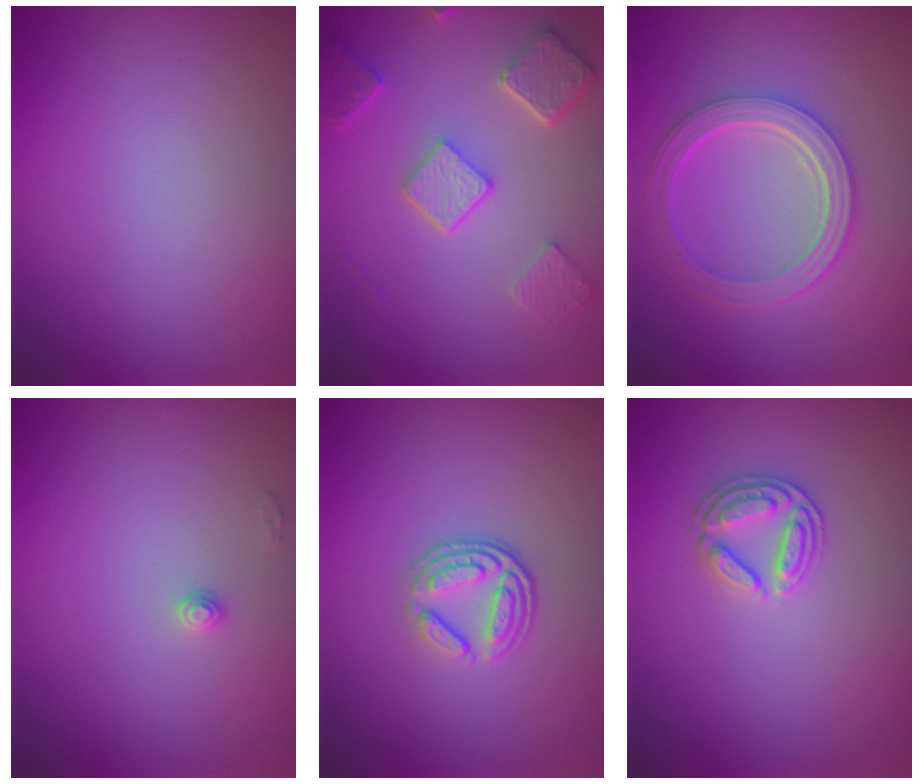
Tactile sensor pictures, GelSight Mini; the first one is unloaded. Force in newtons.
{"total": 4.8, "press": 3.8, "slide": 3.0}
{"total": 5.4, "press": 4.0, "slide": 3.6}
{"total": 0.9, "press": 0.9, "slide": 0.1}
{"total": 3.8, "press": 2.7, "slide": 2.6}
{"total": 2.7, "press": 2.6, "slide": 0.9}